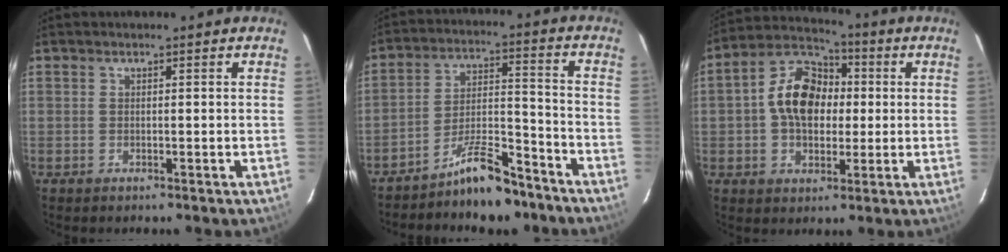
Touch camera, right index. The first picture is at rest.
{"total": 10.3, "force": [-8.5, 2.7, 5.1], "torque": [-0.094, 0.032, -0.138]}
{"total": 12.2, "force": [0.5, 8.7, 8.5], "torque": [-0.165, 0.035, 0.005]}